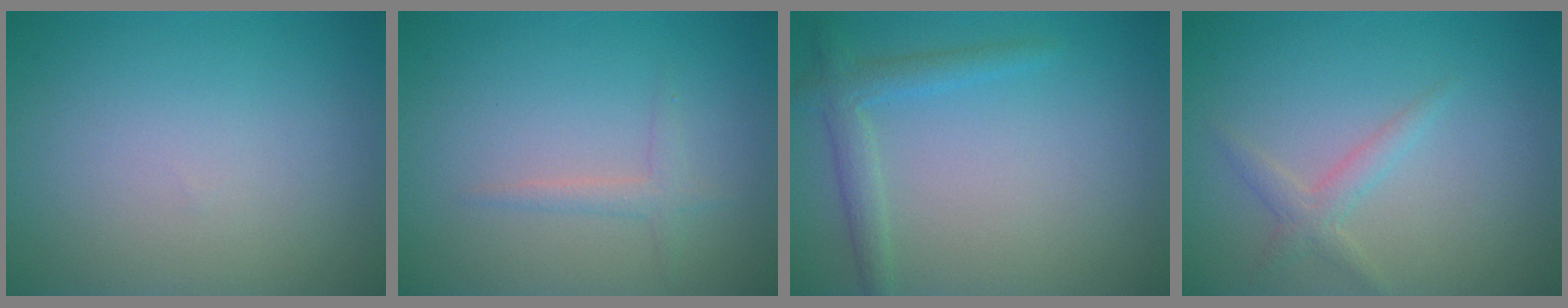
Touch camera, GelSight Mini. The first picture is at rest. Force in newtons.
{"total": 1.3, "press": 1.3, "slide": 0.1}
{"total": 2.3, "press": 2.3, "slide": 0.1}
{"total": 1.7, "press": 1.6, "slide": 0.1}